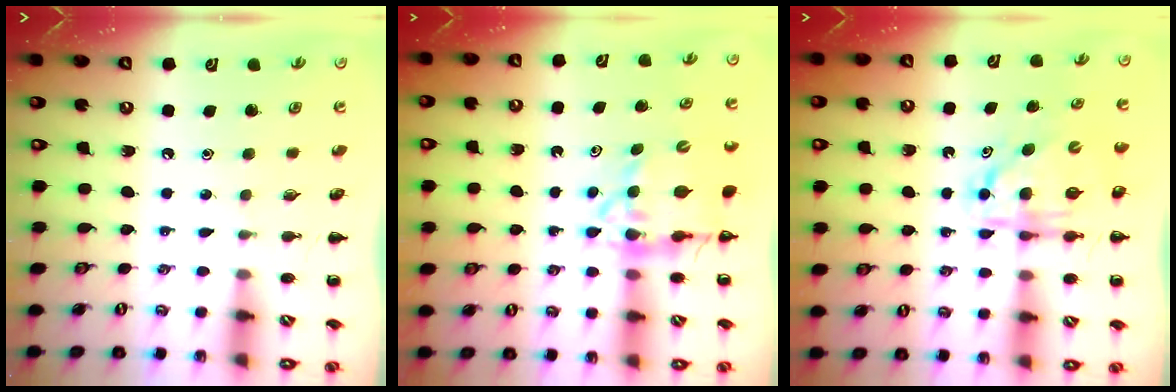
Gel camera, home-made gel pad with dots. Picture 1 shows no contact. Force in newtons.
{"total": 13.5, "press": 12.9, "slide": 3.9}
{"total": 6.2, "press": 6.1, "slide": 1.0}